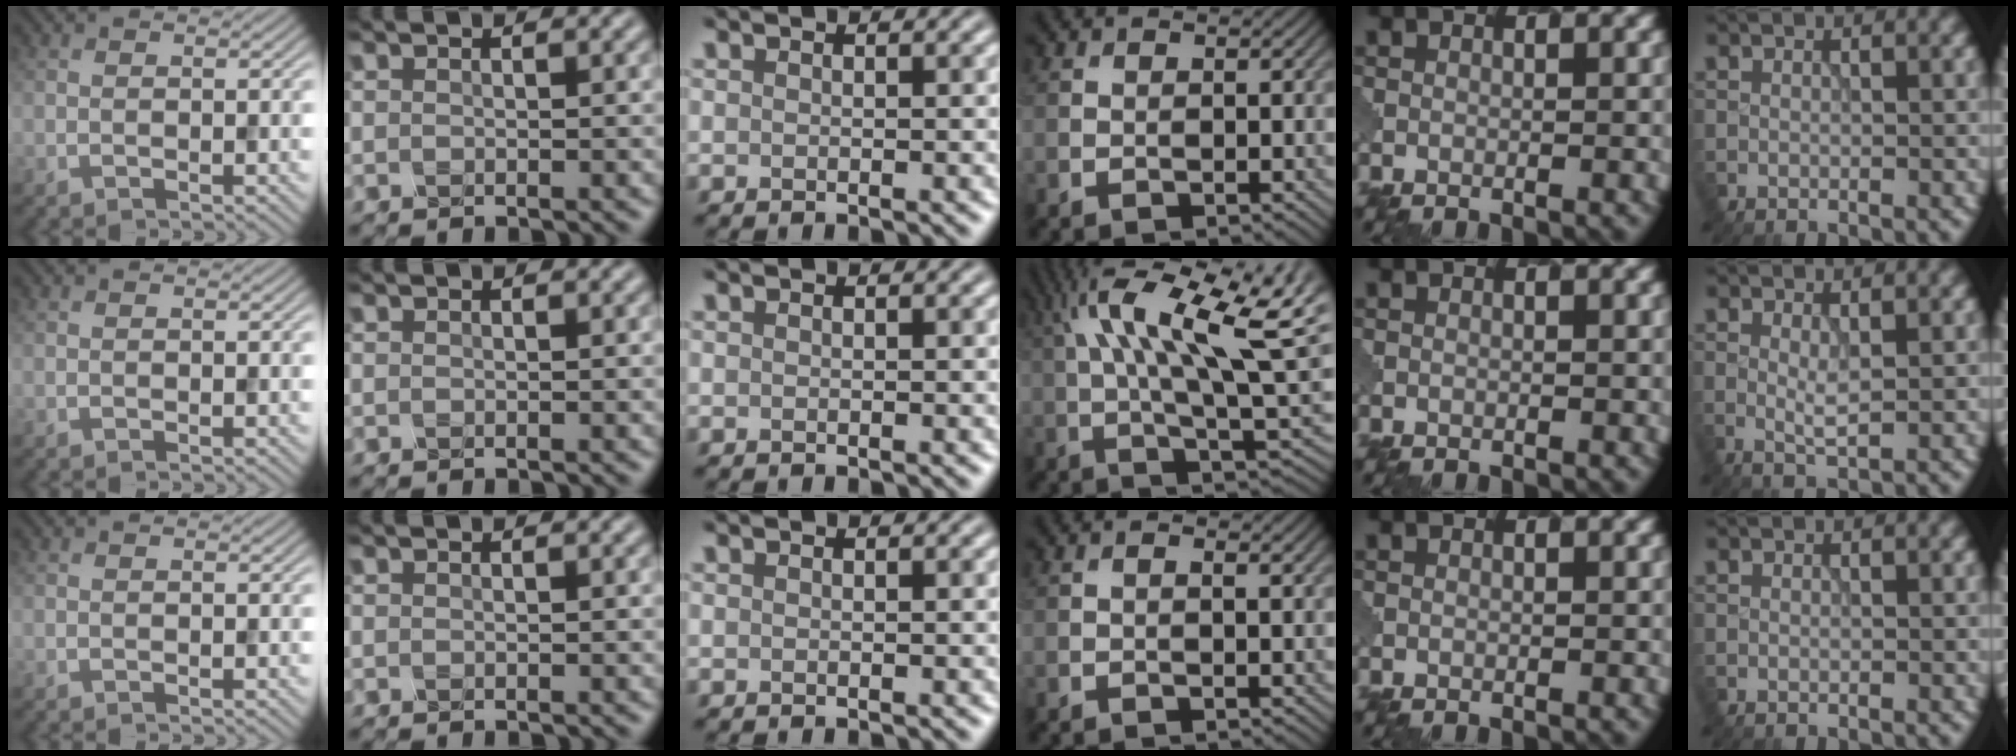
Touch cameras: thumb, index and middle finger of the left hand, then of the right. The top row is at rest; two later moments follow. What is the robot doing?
{"motion": "dispense", "object": "oil cruet"}